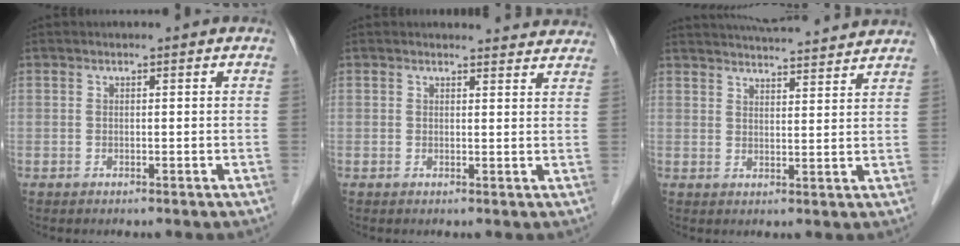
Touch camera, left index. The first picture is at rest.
{"total": 8.1, "force": [7.8, 1.8, 0.9], "torque": [0.016, -0.002, 0.063]}
{"total": 15.2, "force": [14.4, 1.5, 4.8], "torque": [-0.075, 0.026, 0.192]}